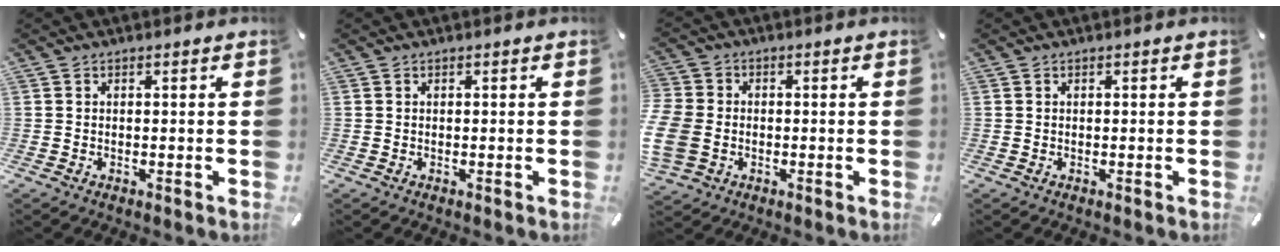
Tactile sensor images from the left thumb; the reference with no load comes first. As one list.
[{"total": 0.0}, {"total": 8.5, "force": [-1.4, 7.3, 4.0], "torque": [-0.094, 0.014, -0.023]}, {"total": 0.0}]